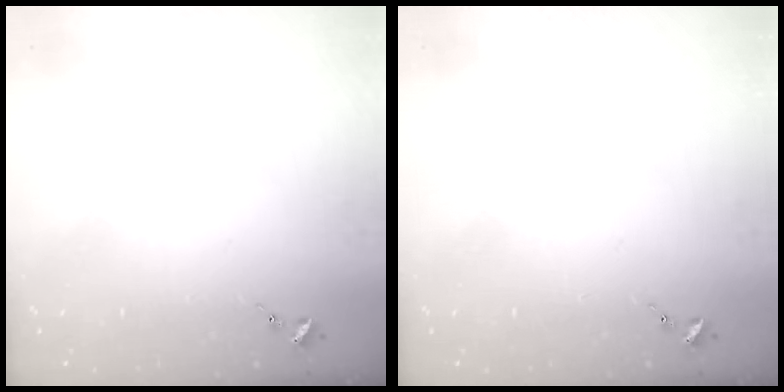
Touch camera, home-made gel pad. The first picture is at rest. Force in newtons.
{"total": 0.0}